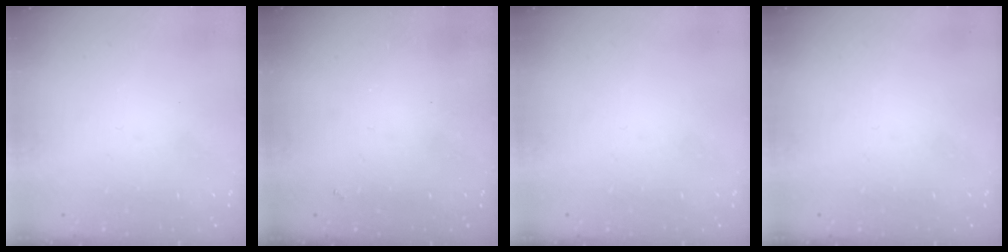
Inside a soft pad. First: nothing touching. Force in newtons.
{"total": 1.6, "press": 1.6, "slide": 0.4}
{"total": 0.0}
{"total": 0.0}